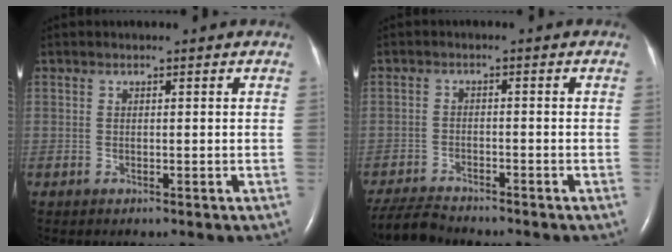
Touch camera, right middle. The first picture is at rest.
{"total": 5.7, "force": [-5.5, 0.4, 1.2], "torque": [-0.022, -0.023, -0.098]}